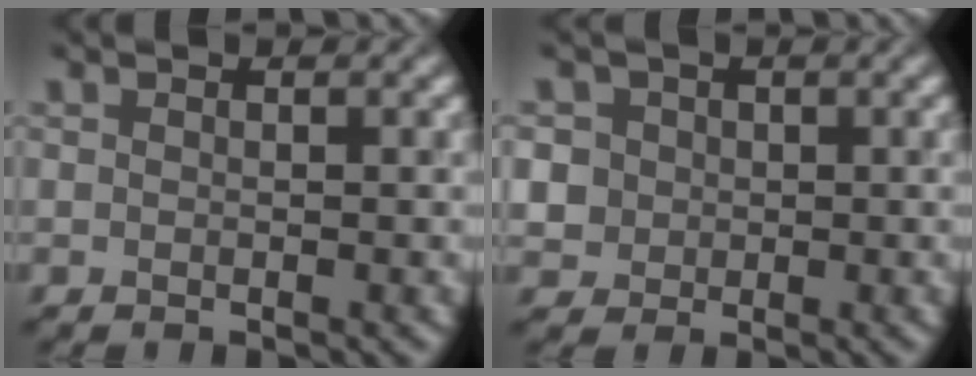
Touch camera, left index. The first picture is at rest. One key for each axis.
{"total": 4.4, "fx": 1.1, "fy": 4.0, "fz": 1.5, "tx": -0.030, "ty": 0.023, "tz": 0.011}